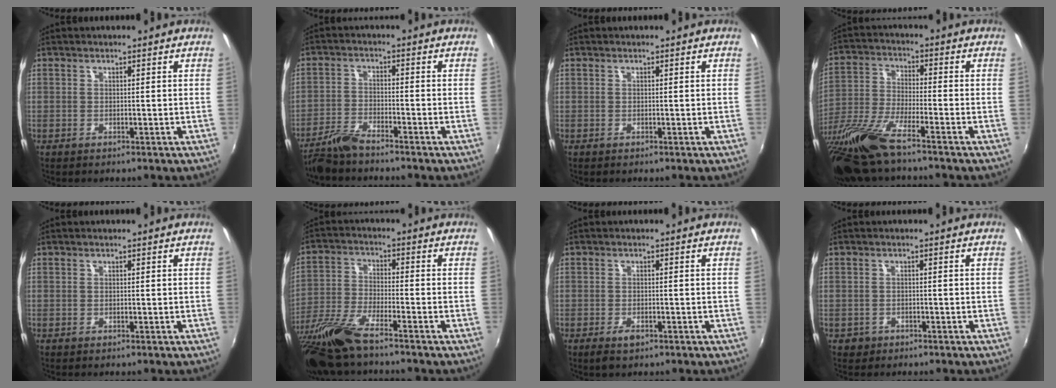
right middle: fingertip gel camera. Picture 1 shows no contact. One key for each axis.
{"total": 5.5, "fx": -4.9, "fy": 1.0, "fz": 2.4, "tx": -0.060, "ty": -0.006, "tz": -0.097}
{"total": 0.0}
{"total": 17.2, "fx": -13.2, "fy": 2.5, "fz": 10.7, "tx": -0.234, "ty": -0.046, "tz": -0.255}
{"total": 0.0}
{"total": 13.9, "fx": -11.1, "fy": 1.9, "fz": 8.2, "tx": -0.181, "ty": -0.035, "tz": -0.218}
{"total": 2.4, "fx": -1.5, "fy": 1.0, "fz": 1.5, "tx": -0.032, "ty": -0.006, "tz": -0.028}
{"total": 1.9, "fx": -1.0, "fy": 1.6, "fz": 0.4, "tx": -0.013, "ty": -0.003, "tz": -0.015}